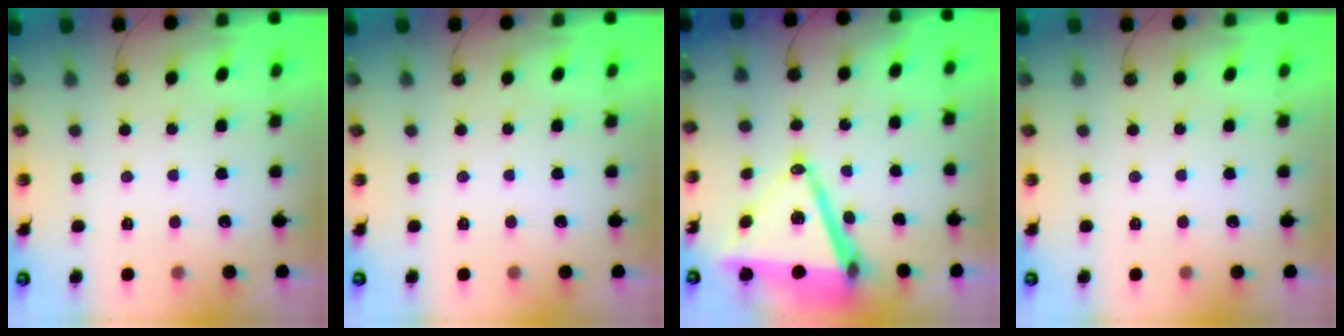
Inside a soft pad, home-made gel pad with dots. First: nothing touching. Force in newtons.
{"total": 0.0}
{"total": 16.3, "press": 15.8, "slide": 4.0}
{"total": 0.0}